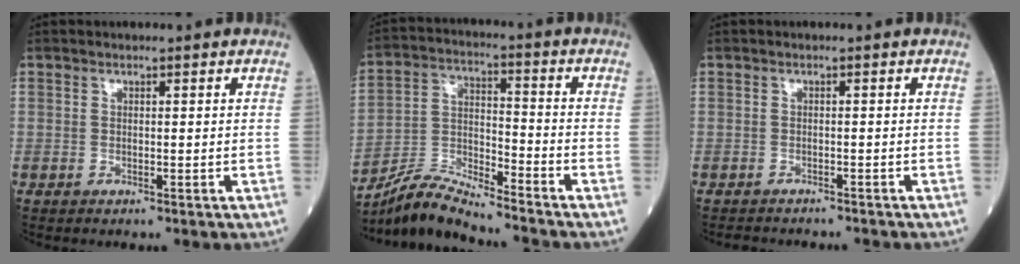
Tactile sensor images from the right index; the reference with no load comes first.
{"total": 9.3, "force": [-9.0, 0.1, 2.4], "torque": [-0.054, 0.004, -0.170]}
{"total": 4.9, "force": [-4.6, 1.0, 1.1], "torque": [-0.011, -0.006, -0.062]}